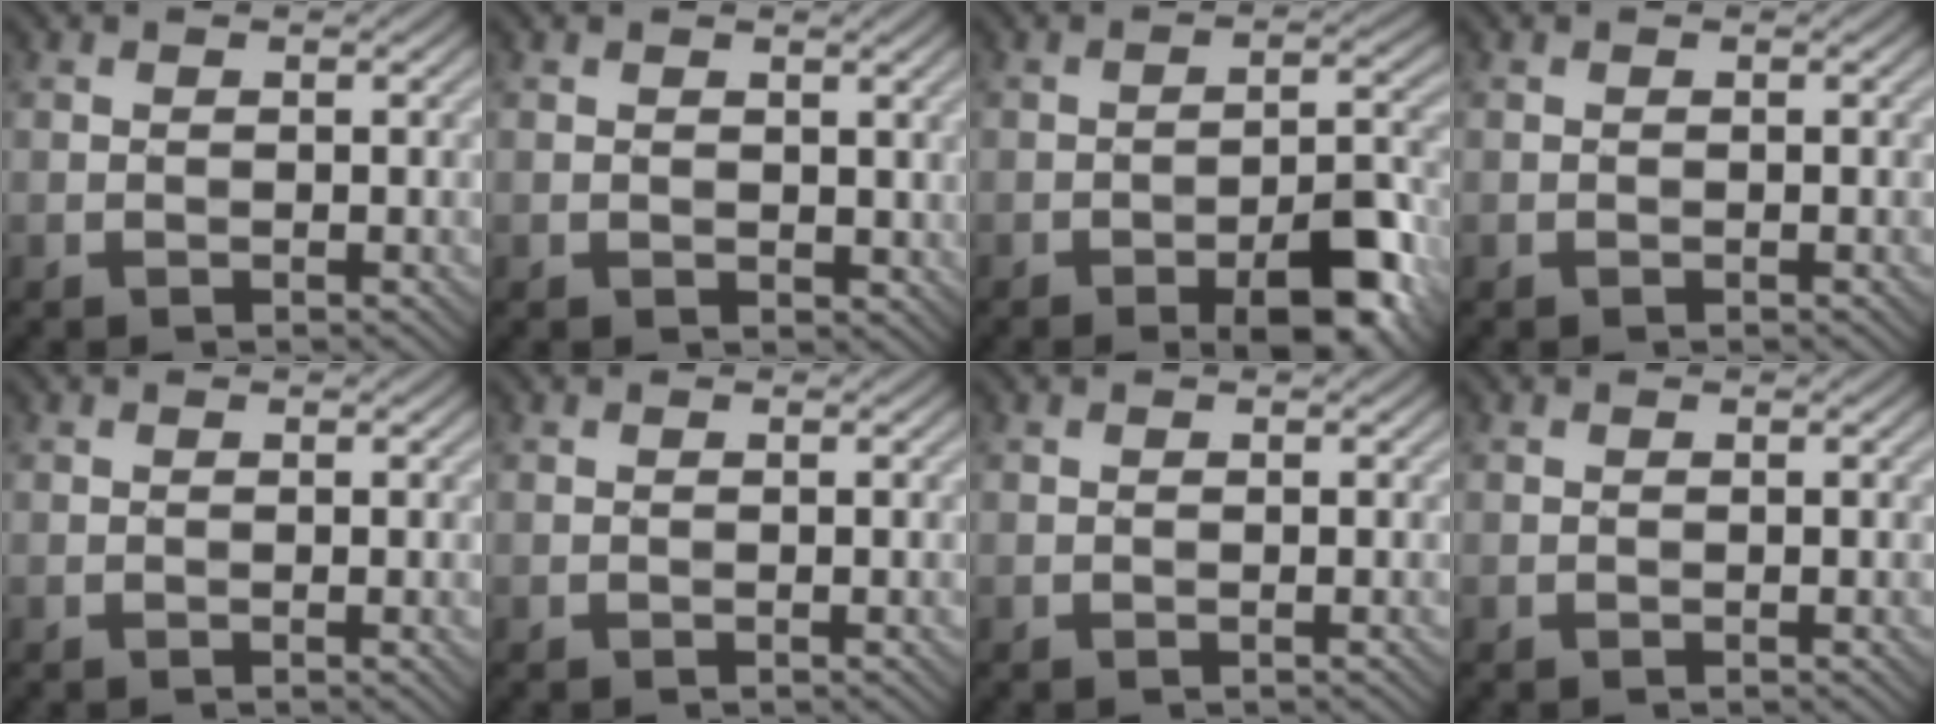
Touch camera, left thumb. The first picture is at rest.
{"total": 2.0, "force": [0.7, 1.5, 1.2], "torque": [-0.027, 0.000, 0.013]}
{"total": 7.6, "force": [-4.3, 2.4, 5.8], "torque": [-0.075, 0.012, -0.065]}
{"total": 0.0}
{"total": 0.0}
{"total": 0.0}
{"total": 0.0}
{"total": 0.0}